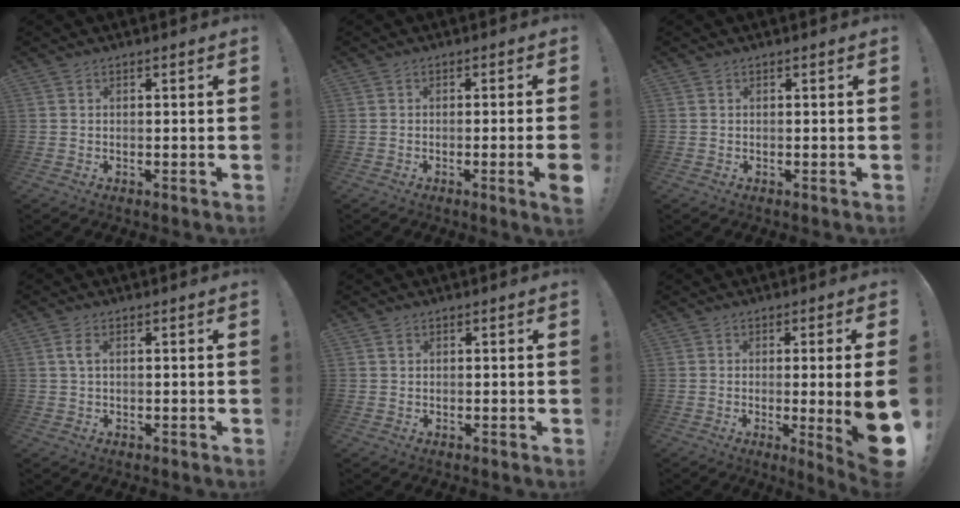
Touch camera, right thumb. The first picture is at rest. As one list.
[{"total": 3.5, "force": [-0.9, -0.4, 3.3], "torque": [-0.050, -0.005, -0.012]}, {"total": 0.0}, {"total": 2.6, "force": [0.6, 1.5, 2.1], "torque": [-0.035, 0.002, 0.009]}, {"total": 0.8, "force": [0.4, 0.6, 0.4], "torque": [-0.004, 0.001, 0.007]}, {"total": 10.7, "force": [-1.0, 0.0, 10.7], "torque": [-0.146, -0.009, -0.011]}]